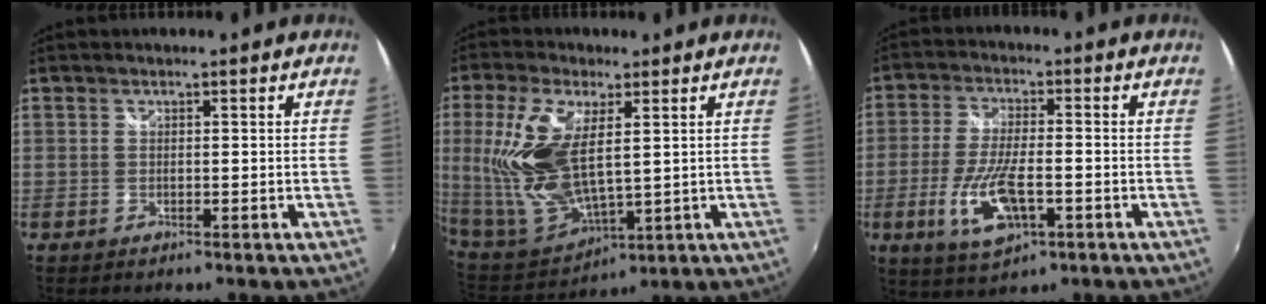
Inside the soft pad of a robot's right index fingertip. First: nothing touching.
{"total": 16.7, "force": [3.6, 7.6, 14.4], "torque": [-0.300, -0.002, 0.089]}
{"total": 10.6, "force": [-3.5, 3.7, 9.3], "torque": [-0.195, -0.012, -0.061]}